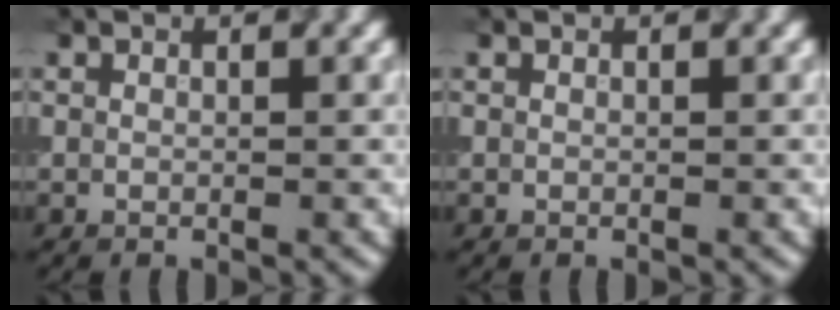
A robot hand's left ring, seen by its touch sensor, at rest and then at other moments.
{"total": 0.0}